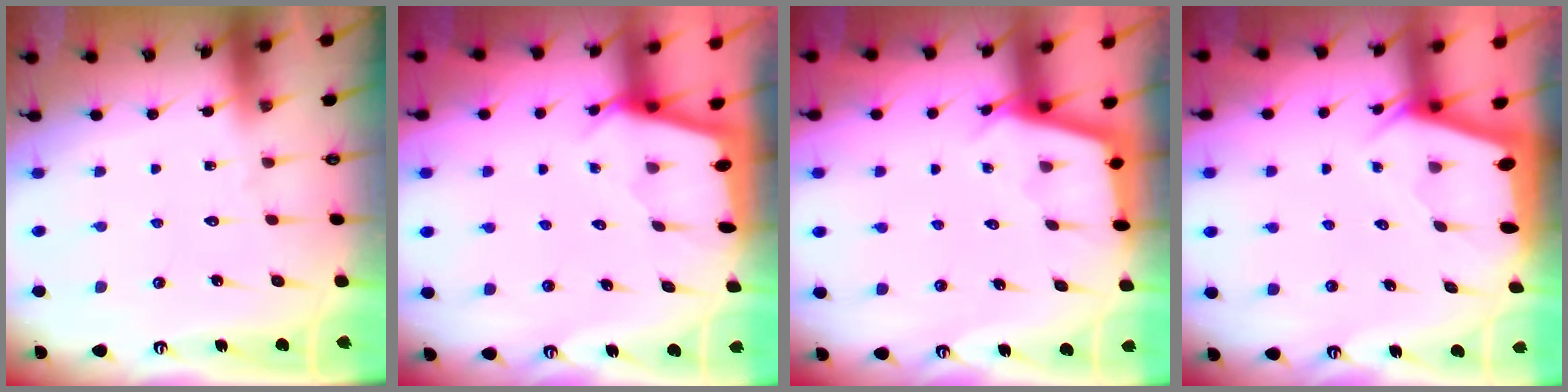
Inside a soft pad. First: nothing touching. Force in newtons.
{"total": 2.0, "press": 2.0, "slide": 0.3}
{"total": 3.0, "press": 2.9, "slide": 0.3}
{"total": 1.9, "press": 1.9, "slide": 0.3}